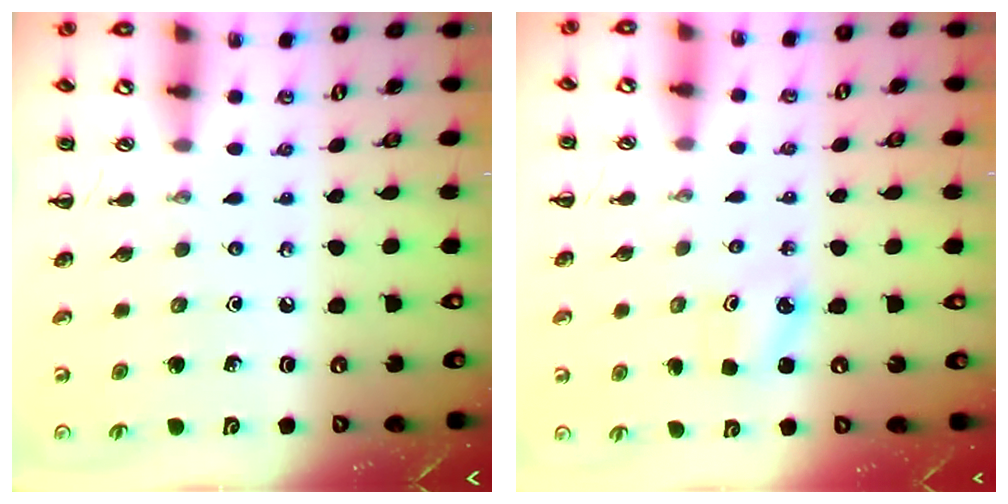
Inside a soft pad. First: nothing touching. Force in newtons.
{"total": 2.3, "press": 2.2, "slide": 0.7}